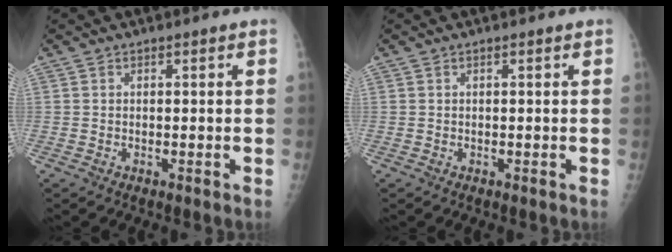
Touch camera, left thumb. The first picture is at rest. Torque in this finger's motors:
{"motor_torque": [0.02, 0.02, 0.00, 0.00, 0.00]}